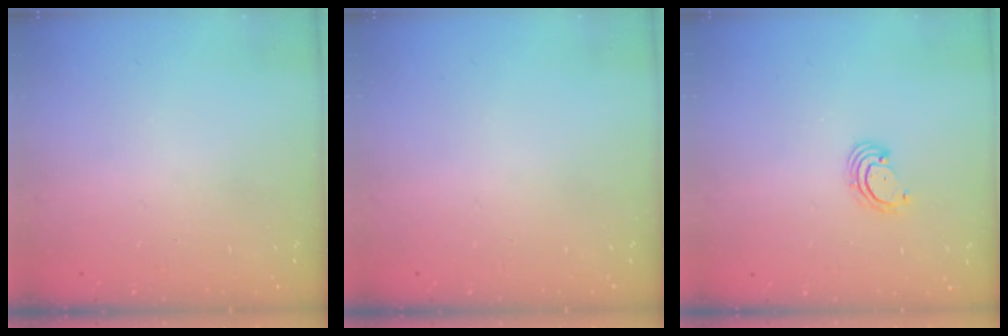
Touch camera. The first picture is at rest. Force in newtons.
{"total": 0.0}
{"total": 2.5, "press": 2.5, "slide": 0.3}